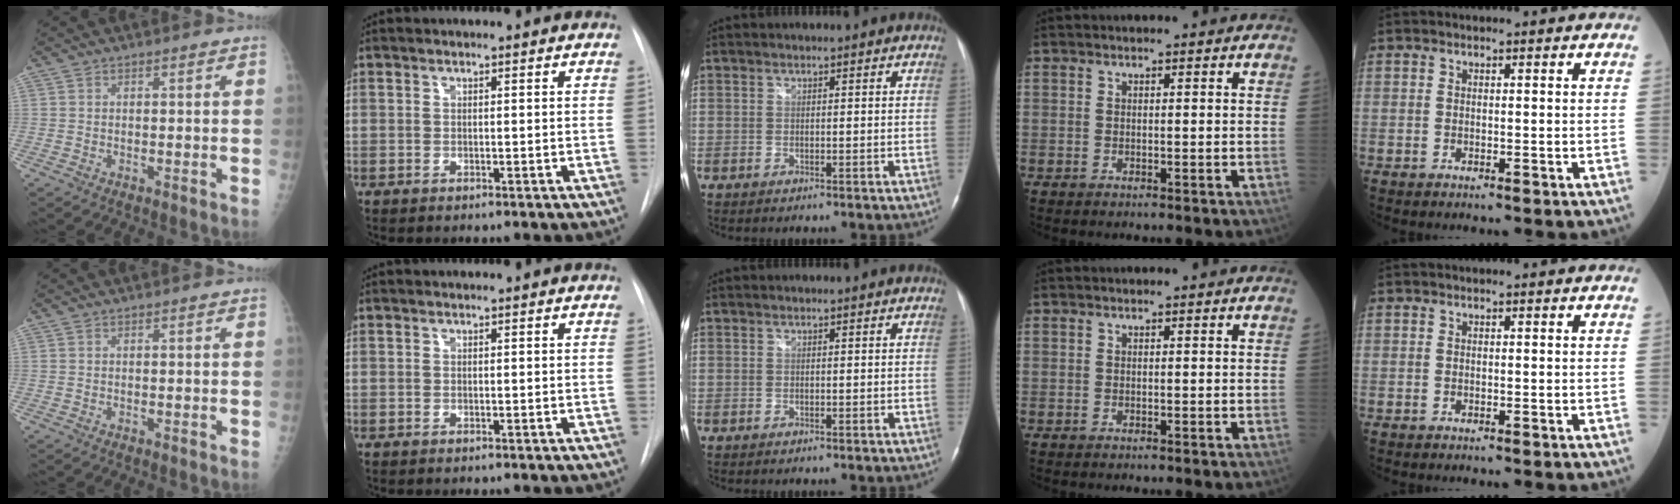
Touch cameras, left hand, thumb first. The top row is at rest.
{}